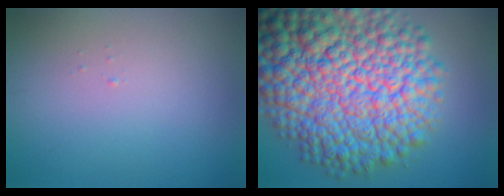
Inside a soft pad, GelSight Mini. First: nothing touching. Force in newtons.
{"total": 16.7, "press": 16.7, "slide": 0.5}